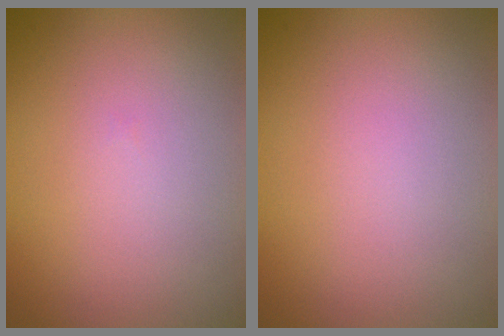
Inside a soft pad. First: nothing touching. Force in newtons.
{"total": 0.0}